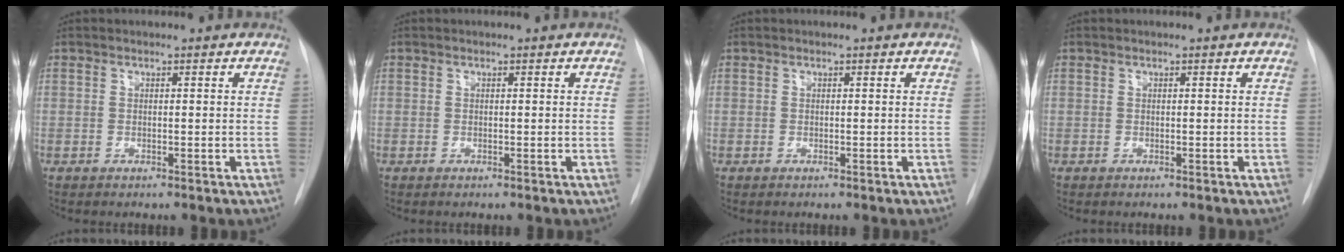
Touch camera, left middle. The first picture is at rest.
{"total": 0.0}
{"total": 0.0}
{"total": 0.0}